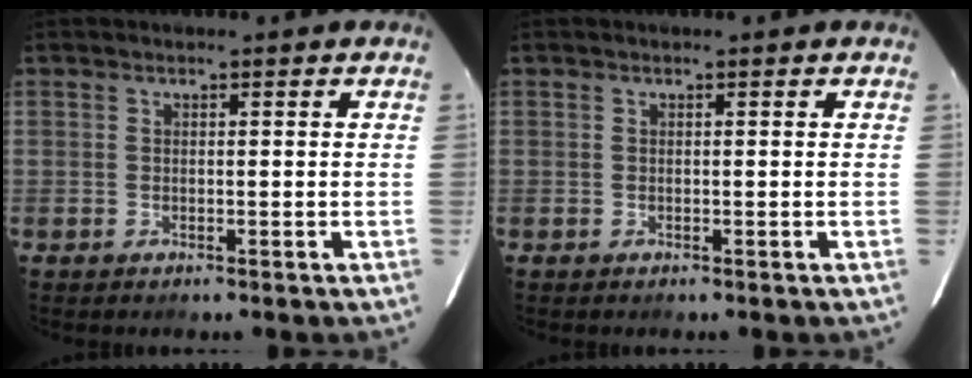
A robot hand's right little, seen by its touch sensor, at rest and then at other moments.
{"total": 0.0}